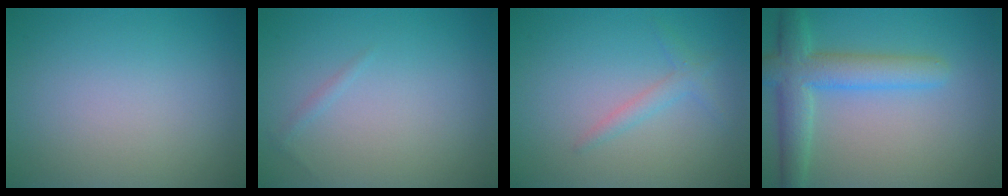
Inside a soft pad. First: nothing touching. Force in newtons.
{"total": 0.5, "press": 0.5, "slide": 0.0}
{"total": 1.5, "press": 1.5, "slide": 0.1}
{"total": 5.1, "press": 5.1, "slide": 0.1}